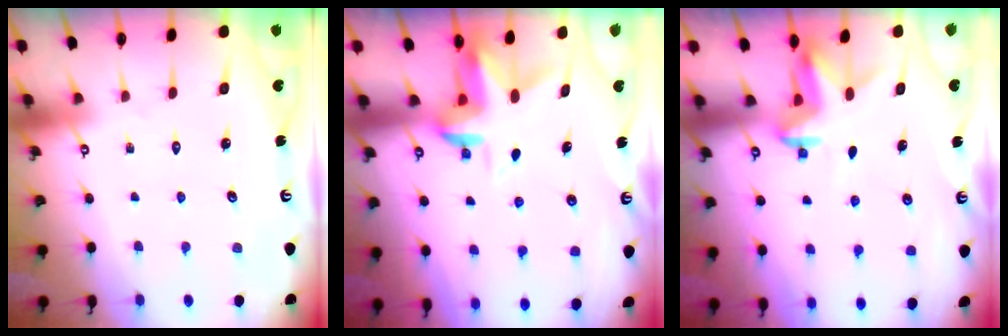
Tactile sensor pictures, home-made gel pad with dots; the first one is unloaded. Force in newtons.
{"total": 3.1, "press": 3.1, "slide": 0.4}
{"total": 3.2, "press": 3.2, "slide": 0.3}